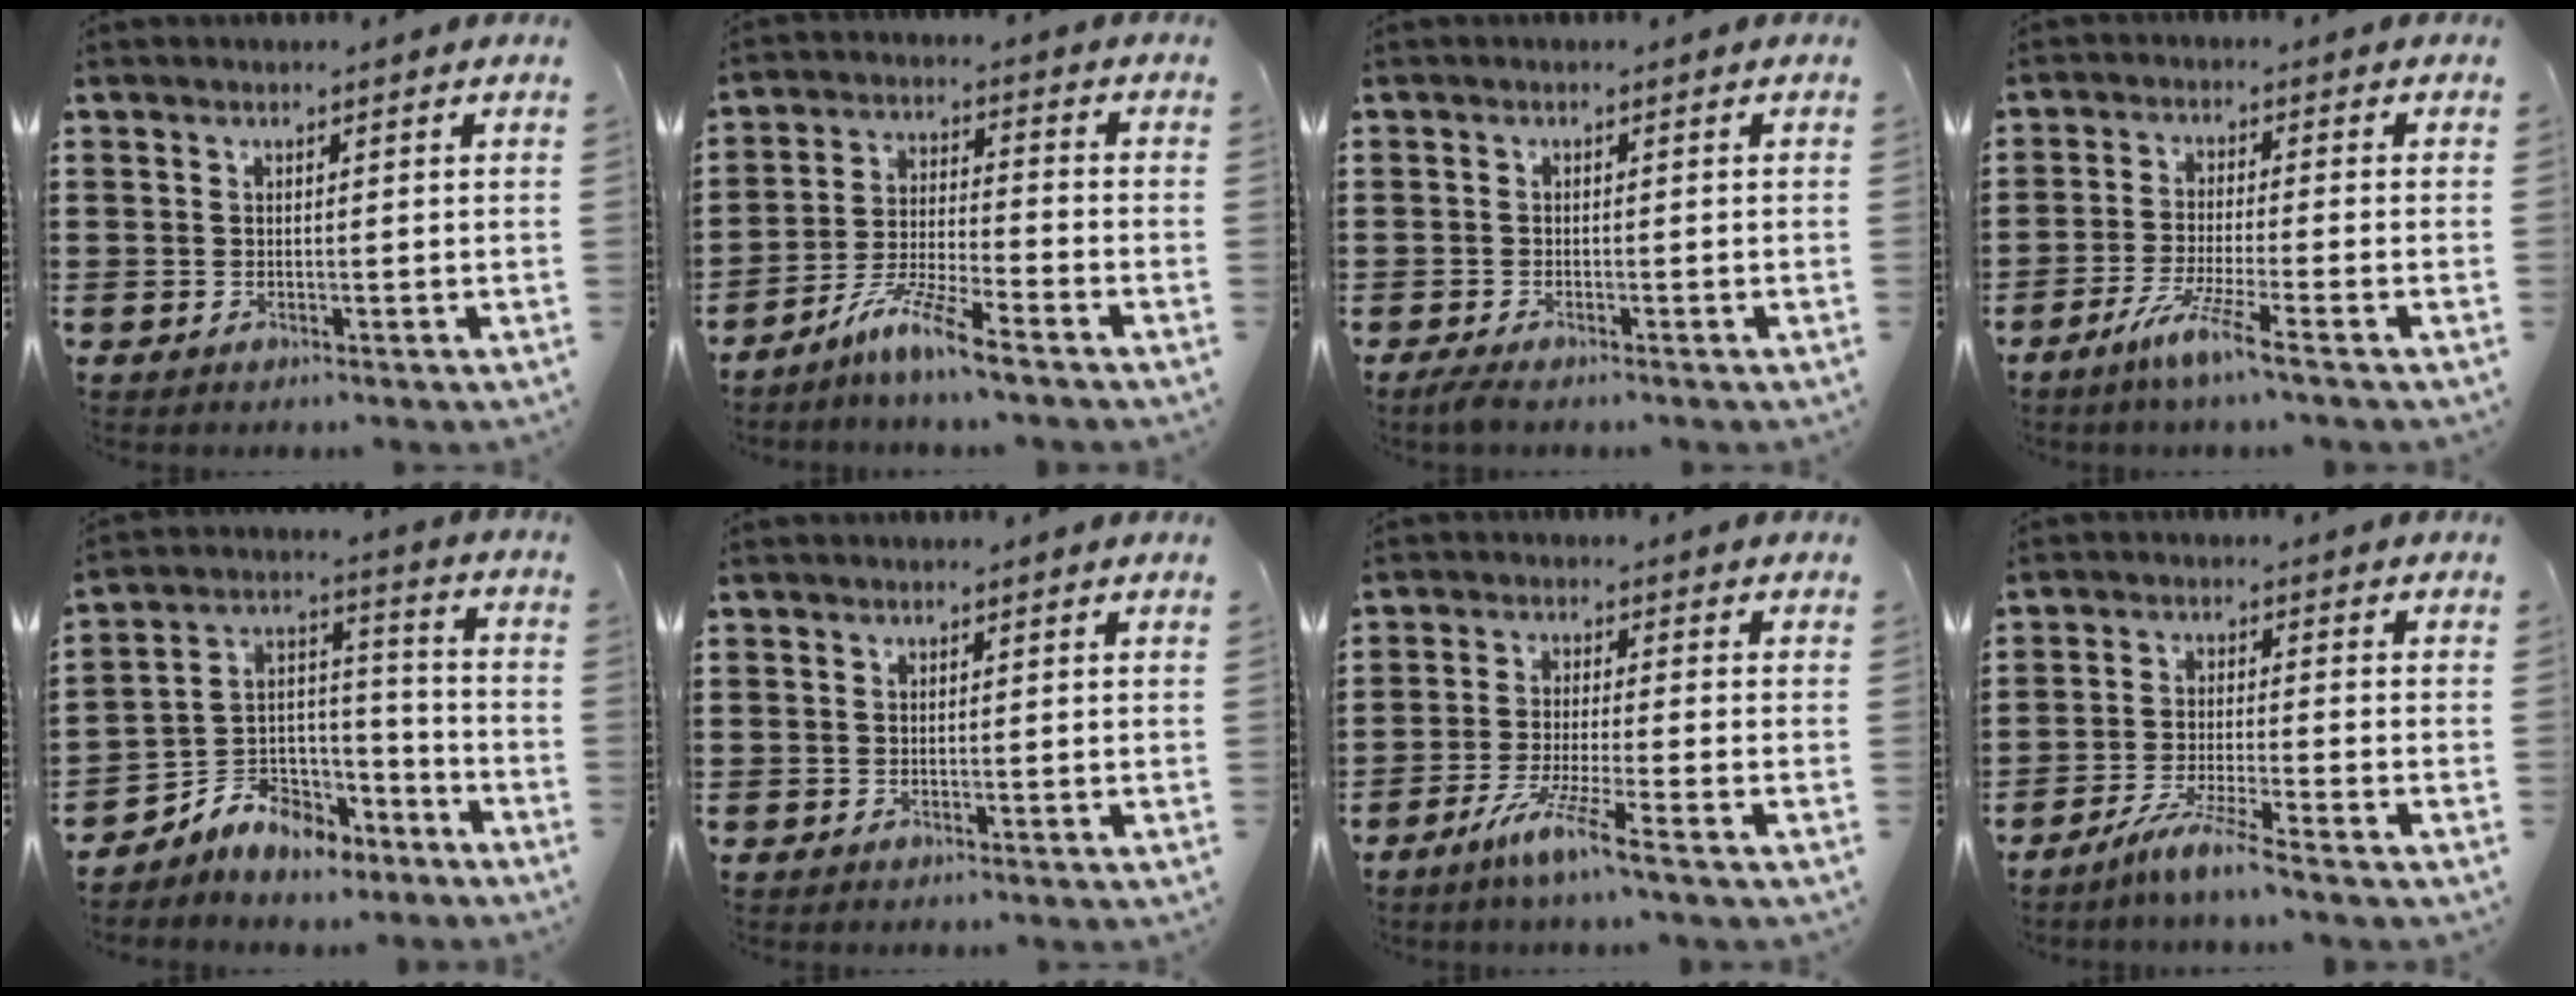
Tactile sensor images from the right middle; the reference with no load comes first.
{"total": 7.8, "force": [-6.3, 0.0, 4.5], "torque": [-0.098, -0.012, -0.121]}
{"total": 1.3, "force": [-1.0, 0.1, 0.7], "torque": [-0.020, -0.005, -0.021]}
{"total": 5.7, "force": [-4.2, -0.4, 3.9], "torque": [-0.083, -0.016, -0.078]}
{"total": 6.1, "force": [-5.5, 2.6, -0.7], "torque": [-0.003, 0.003, -0.109]}
{"total": 0.0}
{"total": 5.8, "force": [-4.3, -0.4, 3.9], "torque": [-0.083, -0.017, -0.081]}
{"total": 5.2, "force": [-4.4, -0.6, 2.7], "torque": [-0.064, -0.019, -0.083]}